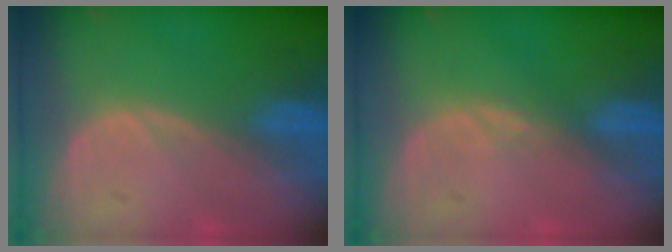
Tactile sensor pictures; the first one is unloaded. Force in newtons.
{"total": 0.5, "press": 0.5, "slide": 0.1}